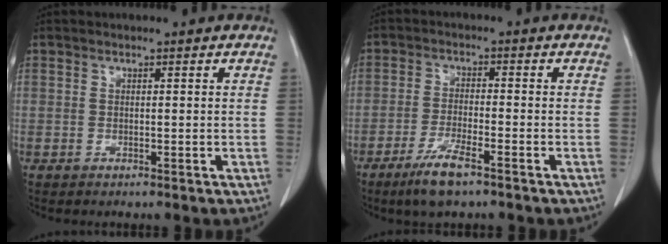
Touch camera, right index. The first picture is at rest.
{"total": 6.2, "force": [-4.2, 0.8, 4.5], "torque": [-0.096, -0.008, -0.076]}